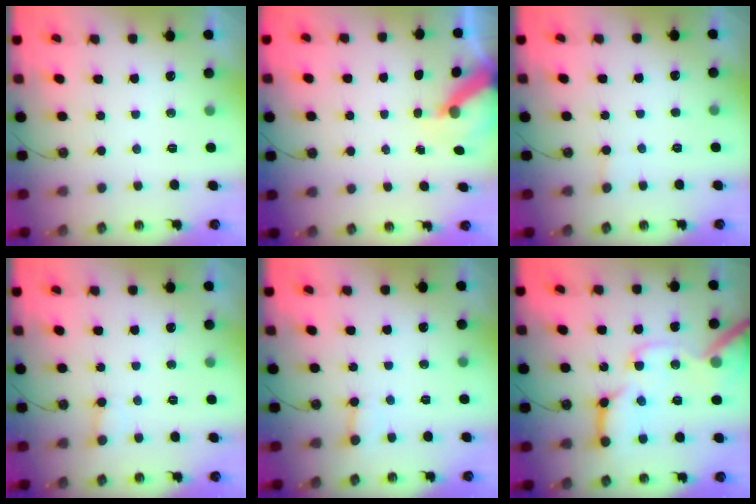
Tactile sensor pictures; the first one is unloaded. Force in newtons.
{"total": 5.9, "press": 5.9, "slide": 0.6}
{"total": 1.4, "press": 1.4, "slide": 0.1}
{"total": 3.7, "press": 3.7, "slide": 0.3}
{"total": 3.1, "press": 3.1, "slide": 0.2}
{"total": 18.6, "press": 18.5, "slide": 2.3}